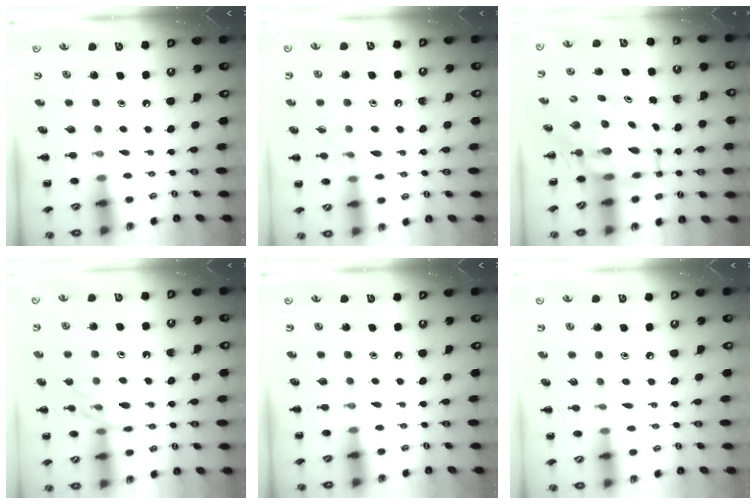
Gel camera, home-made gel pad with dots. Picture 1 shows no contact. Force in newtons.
{"total": 8.4, "press": 8.3, "slide": 0.7}
{"total": 6.9, "press": 6.6, "slide": 2.0}
{"total": 13.3, "press": 13.2, "slide": 1.0}
{"total": 0.0}
{"total": 4.1, "press": 3.8, "slide": 1.5}